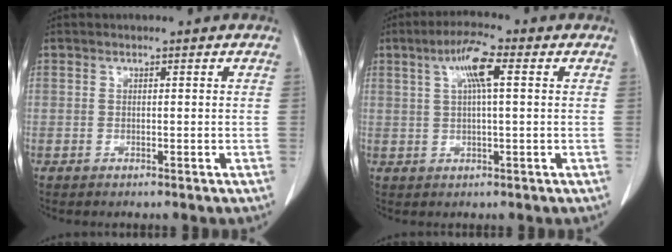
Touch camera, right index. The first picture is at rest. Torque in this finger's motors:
{"motor_torque": [0.38, 0.09, 0.17, 0.09]}